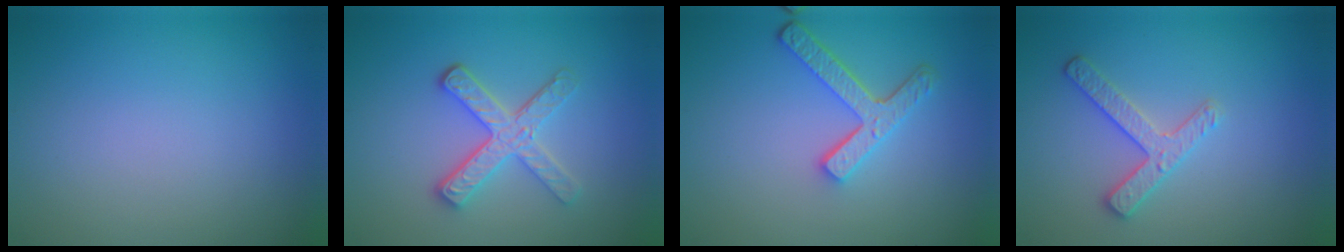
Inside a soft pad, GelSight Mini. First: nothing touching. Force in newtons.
{"total": 3.6, "press": 3.1, "slide": 1.8}
{"total": 3.8, "press": 3.0, "slide": 2.3}
{"total": 2.5, "press": 2.4, "slide": 0.8}